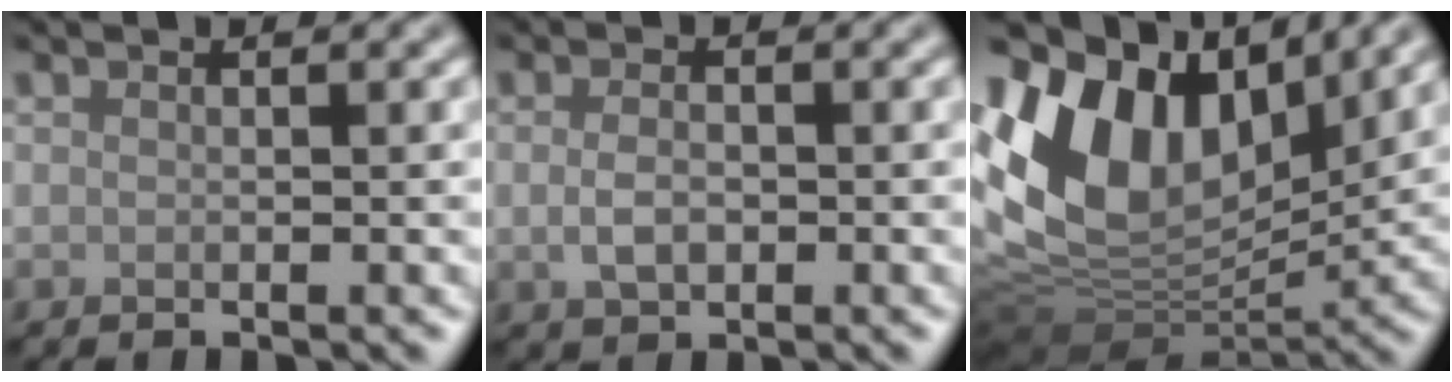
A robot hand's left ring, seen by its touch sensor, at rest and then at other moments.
{"total": 2.2, "force": [-0.2, 1.4, 1.7], "torque": [-0.037, -0.002, -0.005]}
{"total": 13.8, "force": [4.0, 8.8, 9.9], "torque": [-0.205, 0.017, 0.076]}